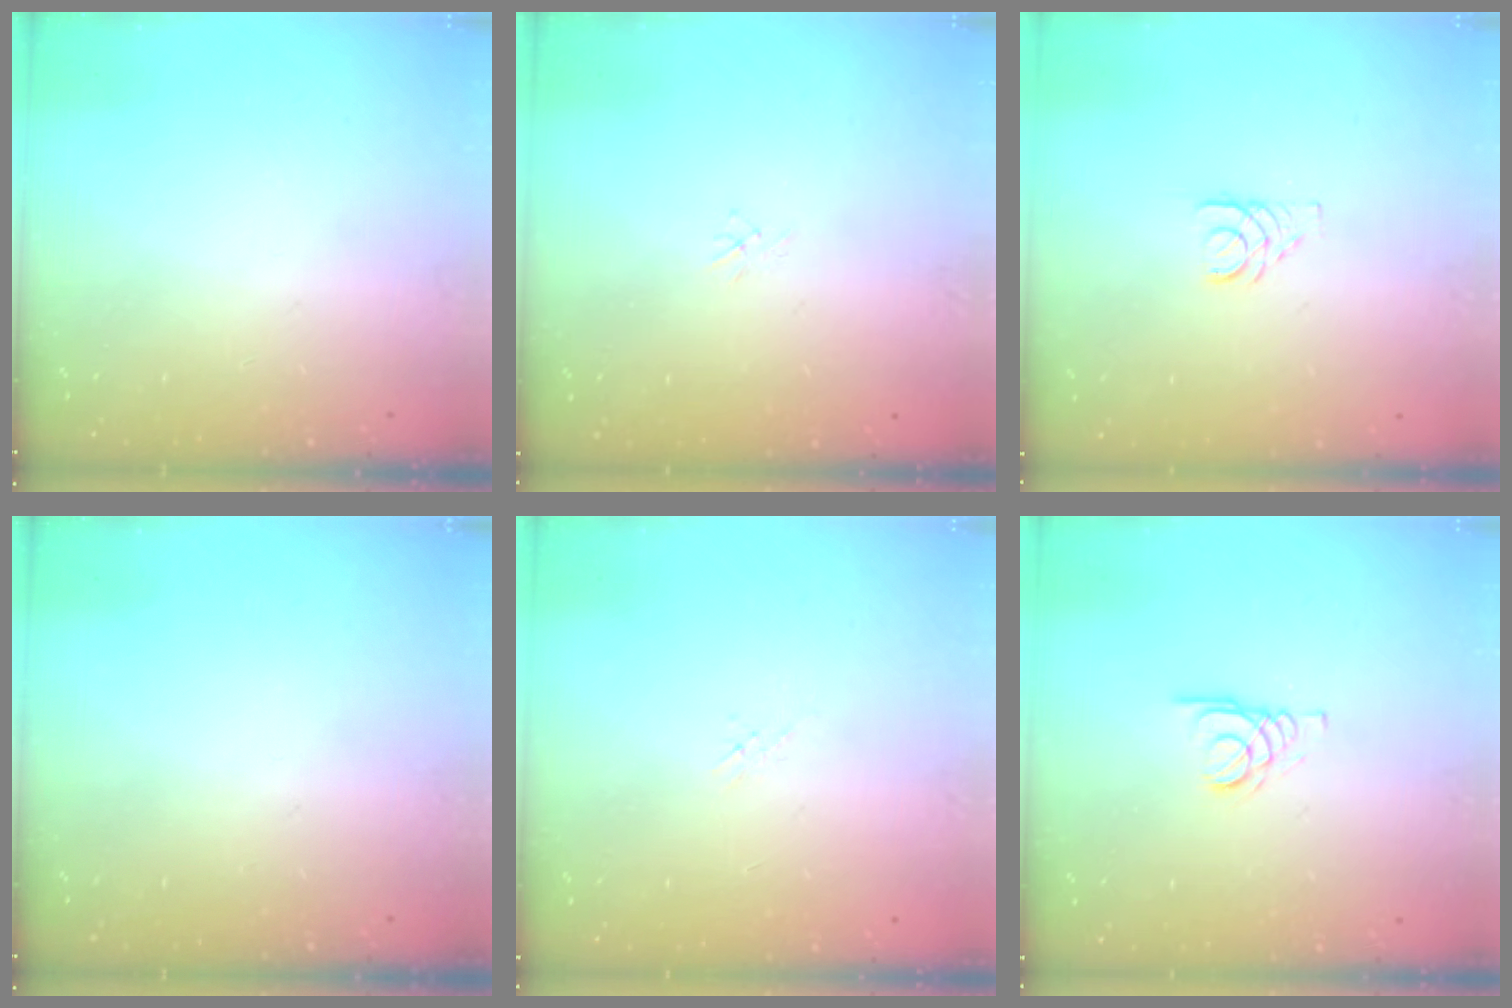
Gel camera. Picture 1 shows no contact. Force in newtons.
{"total": 1.1, "press": 1.0, "slide": 0.3}
{"total": 2.7, "press": 2.7, "slide": 0.2}
{"total": 0.0}
{"total": 0.5, "press": 0.5, "slide": 0.2}
{"total": 1.6, "press": 1.6, "slide": 0.2}